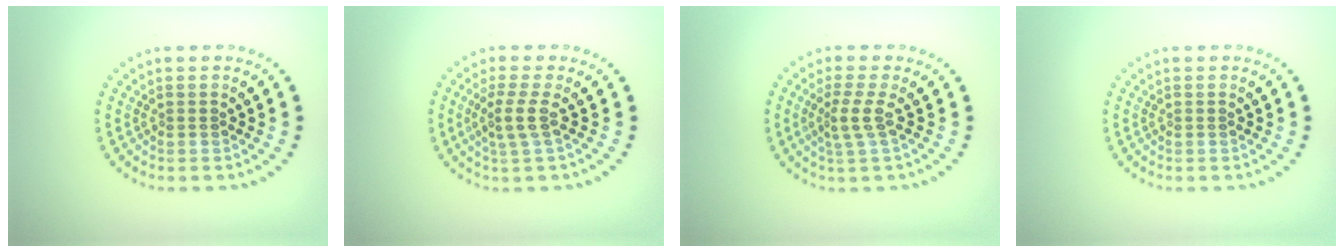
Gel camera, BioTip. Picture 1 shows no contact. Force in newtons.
{"total": 2.1, "press": 1.6, "slide": 1.4}
{"total": 2.2, "press": 1.6, "slide": 1.5}
{"total": 0.0}